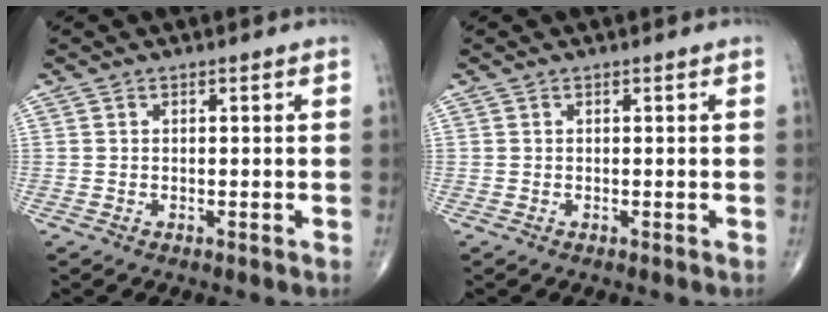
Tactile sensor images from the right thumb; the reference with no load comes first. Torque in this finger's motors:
{"motor_torque": [-0.36, 0.07, -0.01, 0.12, 0.02]}